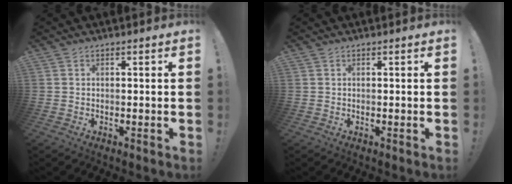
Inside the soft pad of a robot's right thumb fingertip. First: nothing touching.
{"total": 0.0}